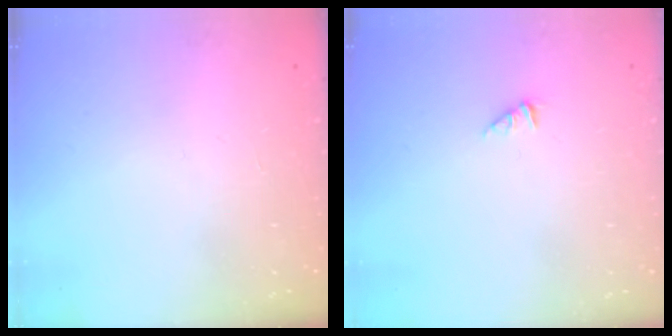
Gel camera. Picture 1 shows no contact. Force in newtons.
{"total": 0.0}